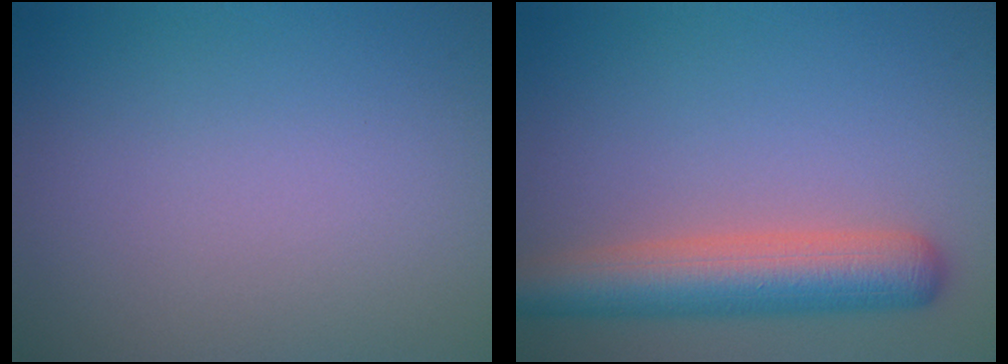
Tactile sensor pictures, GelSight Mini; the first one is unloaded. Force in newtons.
{"total": 6.3, "press": 6.3, "slide": 0.4}